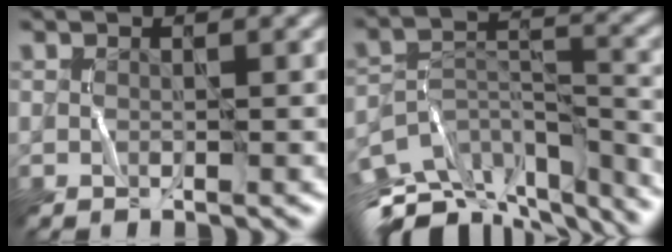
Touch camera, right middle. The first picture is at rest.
{"total": 11.8, "force": [-9.7, 3.8, 5.5], "torque": [-0.110, 0.015, -0.137]}